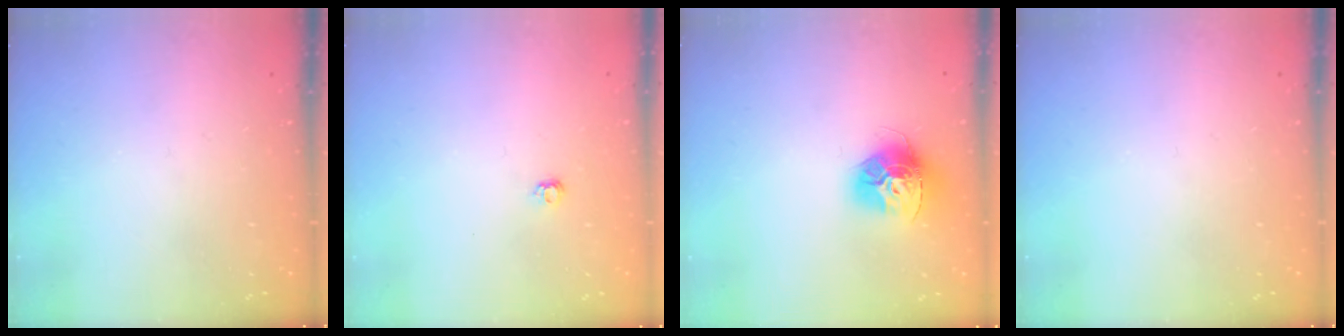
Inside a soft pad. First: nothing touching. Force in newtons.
{"total": 3.9, "press": 3.9, "slide": 0.5}
{"total": 13.9, "press": 13.8, "slide": 1.4}
{"total": 0.0}